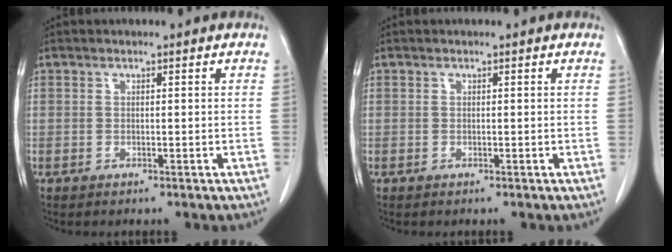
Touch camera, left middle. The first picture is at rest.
{"total": 0.0}